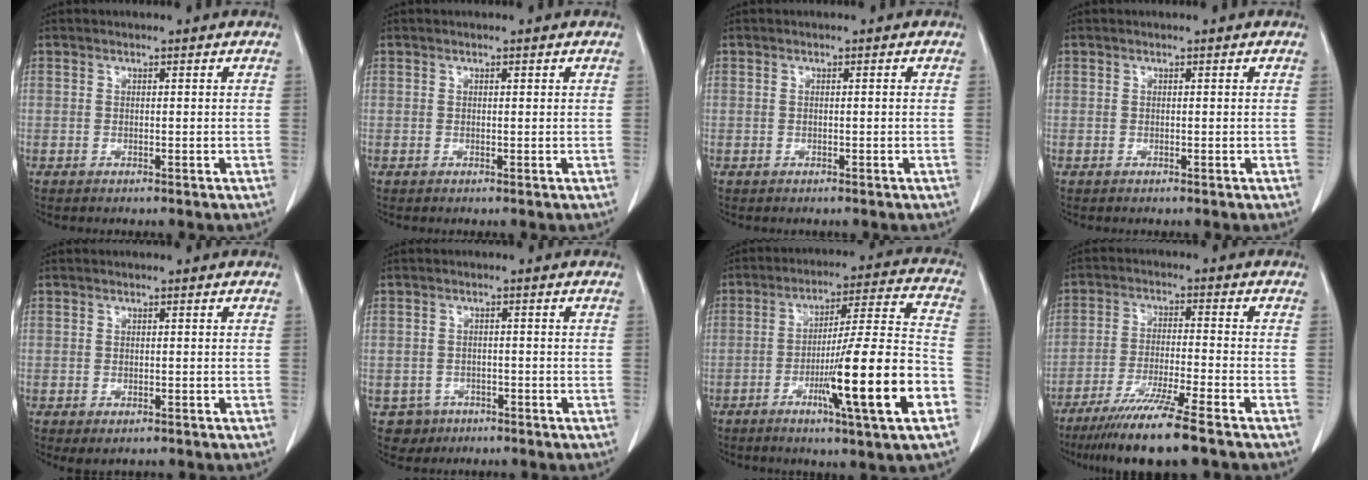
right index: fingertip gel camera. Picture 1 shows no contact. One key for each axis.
{"total": 0.0}
{"total": 0.5, "fx": 0.0, "fy": 0.0, "fz": 0.5, "tx": -0.013, "ty": 0.002, "tz": 0.003}
{"total": 0.0}
{"total": 1.4, "fx": -0.7, "fy": 0.8, "fz": 0.9, "tx": -0.011, "ty": -0.002, "tz": -0.001}
{"total": 3.6, "fx": -1.7, "fy": 3.2, "fz": -0.2, "tx": 0.007, "ty": 0.013, "tz": -0.023}
{"total": 15.4, "fx": -5.6, "fy": -0.4, "fz": 14.4, "tx": -0.234, "ty": -0.008, "tz": -0.089}
{"total": 11.2, "fx": -8.4, "fy": -0.9, "fz": 7.4, "tx": -0.126, "ty": -0.036, "tz": -0.143}